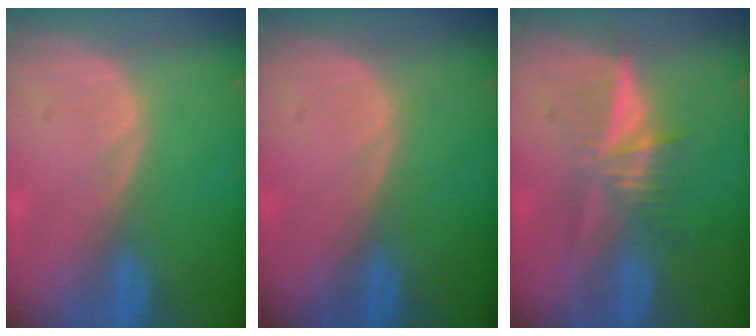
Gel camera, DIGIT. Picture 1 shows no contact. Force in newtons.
{"total": 0.0}
{"total": 5.2, "press": 5.1, "slide": 1.0}